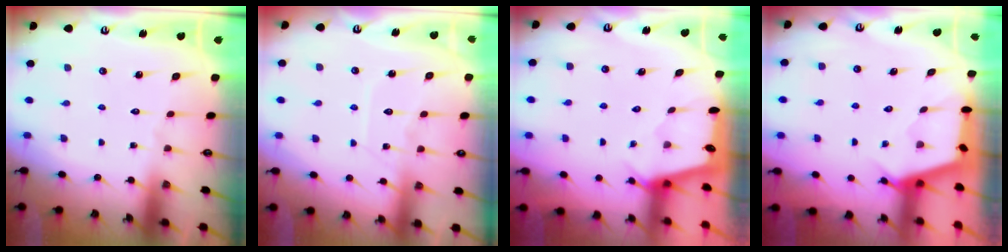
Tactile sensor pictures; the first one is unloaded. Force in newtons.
{"total": 8.0, "press": 8.0, "slide": 0.9}
{"total": 2.3, "press": 2.3, "slide": 0.3}
{"total": 2.5, "press": 2.5, "slide": 0.3}